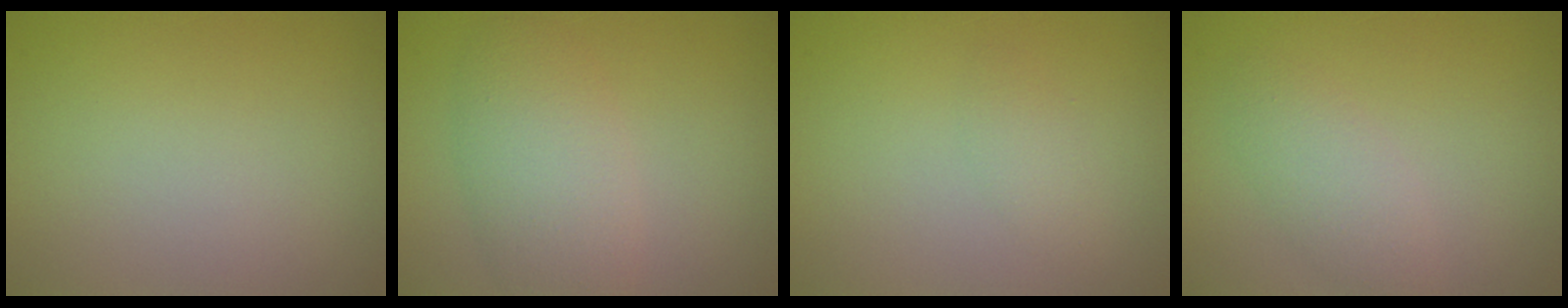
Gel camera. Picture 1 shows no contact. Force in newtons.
{"total": 4.5, "press": 4.5, "slide": 0.2}
{"total": 1.0, "press": 1.0, "slide": 0.1}
{"total": 2.4, "press": 2.4, "slide": 0.2}